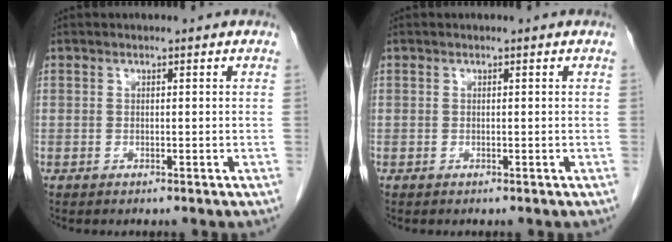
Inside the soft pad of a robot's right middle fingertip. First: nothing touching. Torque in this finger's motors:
{"motor_torque": [0.21, -0.01, 0.05, 0.00]}